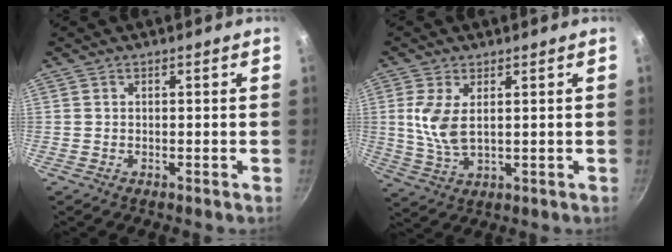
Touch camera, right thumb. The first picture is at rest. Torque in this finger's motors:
{"motor_torque": [-0.90, 0.51, 1.11, 0.19, 0.09]}